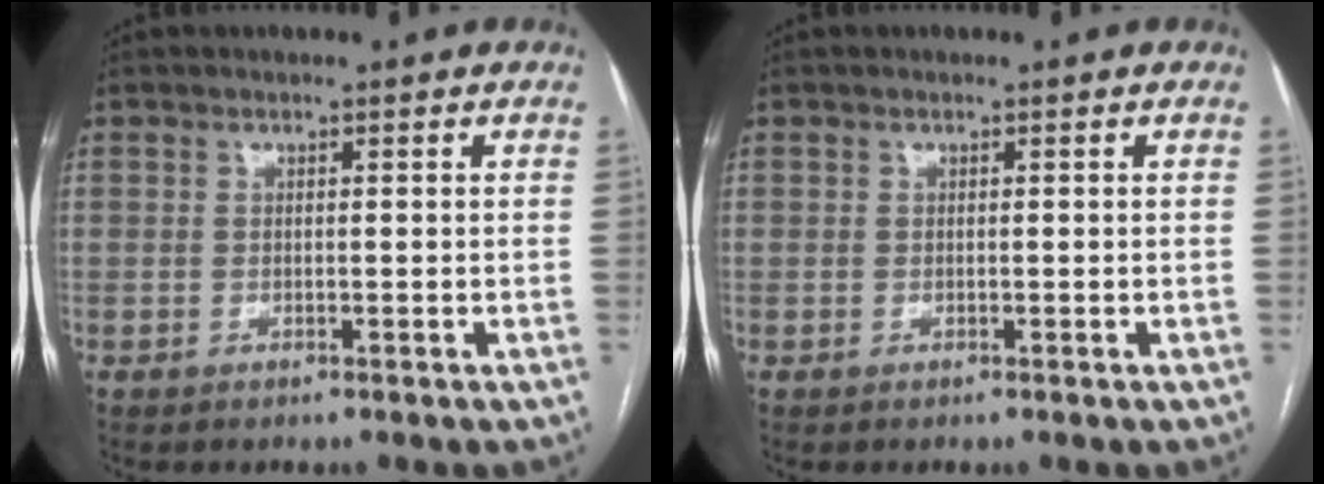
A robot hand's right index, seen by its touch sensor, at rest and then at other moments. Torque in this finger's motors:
{"motor_torque": [0.02, 0.03, 0.00, 0.01]}